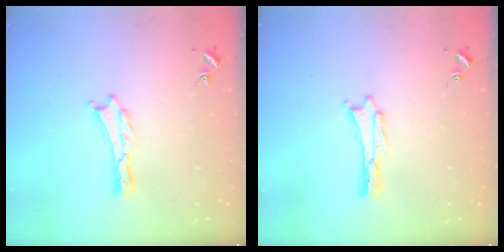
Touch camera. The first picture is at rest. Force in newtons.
{"total": 1.1, "press": 1.1, "slide": 0.1}